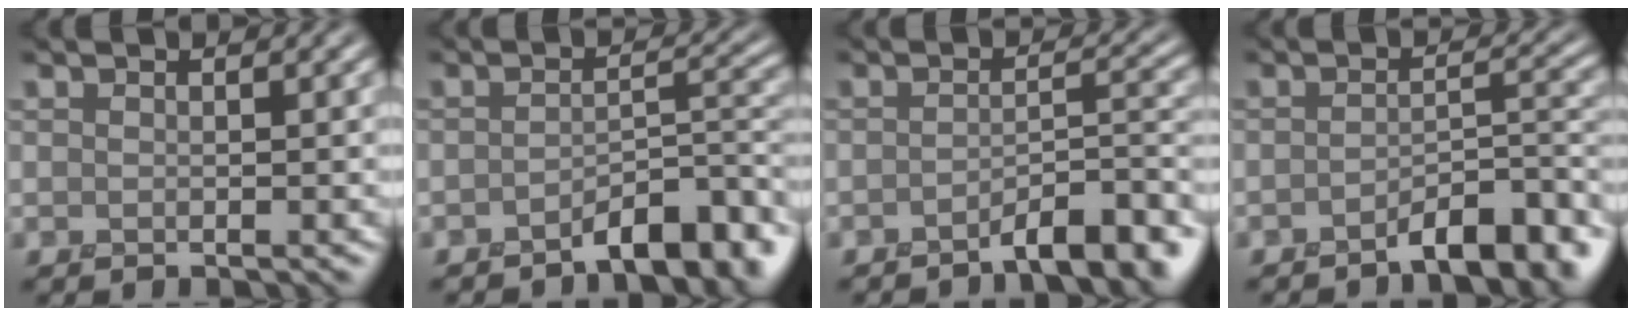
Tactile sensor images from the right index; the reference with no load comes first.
{"total": 5.0, "force": [-3.7, 1.6, 3.1], "torque": [-0.037, 0.005, -0.058]}
{"total": 5.2, "force": [-3.8, 1.1, 3.3], "torque": [-0.047, 0.008, -0.056]}
{"total": 5.5, "force": [-4.0, 1.5, 3.5], "torque": [-0.046, 0.007, -0.062]}